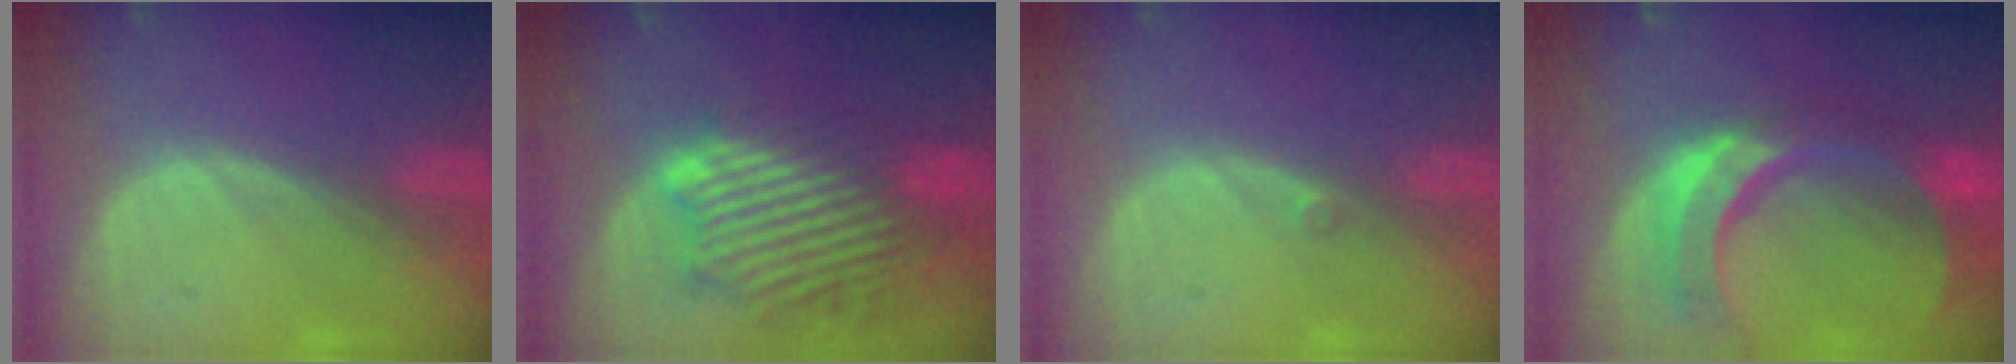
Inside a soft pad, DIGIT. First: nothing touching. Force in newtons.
{"total": 11.7, "press": 10.7, "slide": 5.0}
{"total": 0.6, "press": 0.5, "slide": 0.3}
{"total": 11.5, "press": 9.8, "slide": 6.0}